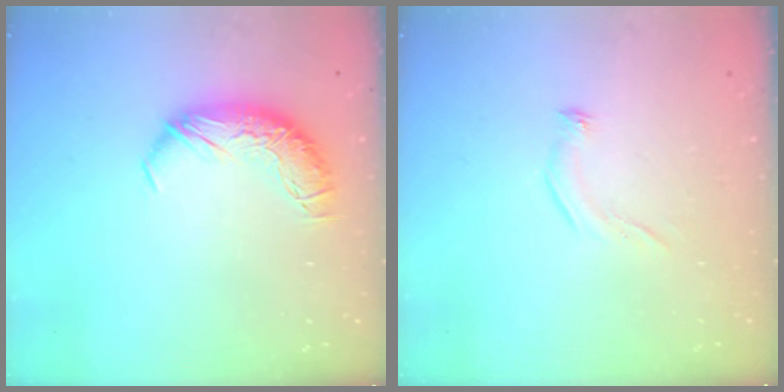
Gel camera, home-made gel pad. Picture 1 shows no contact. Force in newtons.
{"total": 5.5, "press": 5.4, "slide": 1.0}